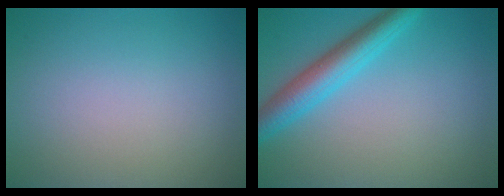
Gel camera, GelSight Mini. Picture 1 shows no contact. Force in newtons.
{"total": 4.5, "press": 4.5, "slide": 0.2}